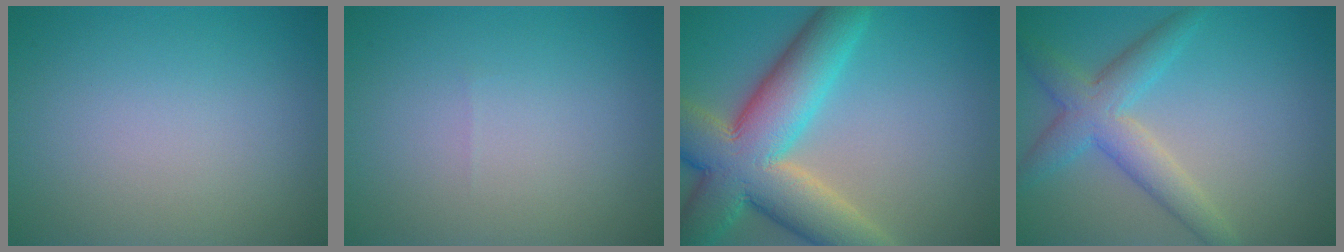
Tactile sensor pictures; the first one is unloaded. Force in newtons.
{"total": 0.0}
{"total": 11.9, "press": 11.9, "slide": 0.9}
{"total": 4.5, "press": 4.5, "slide": 0.2}